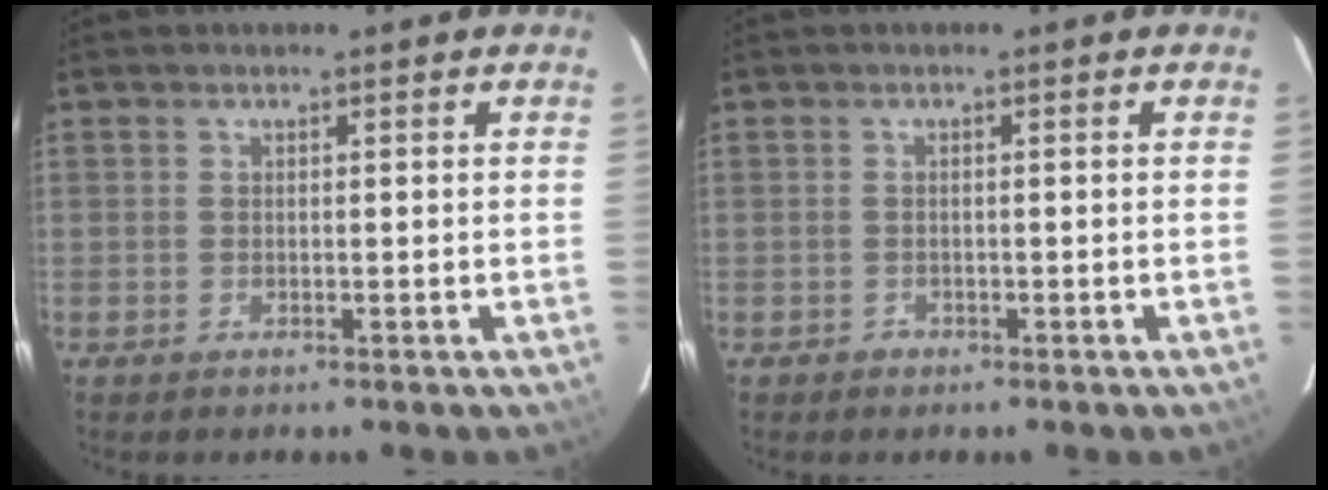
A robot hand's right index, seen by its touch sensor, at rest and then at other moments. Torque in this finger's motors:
{"motor_torque": [0.05, -0.07, 0.03, 0.00]}